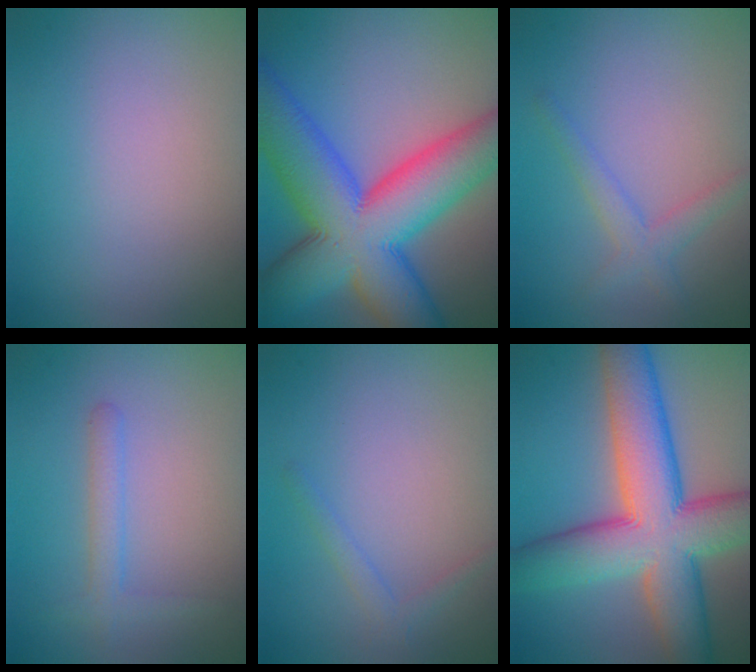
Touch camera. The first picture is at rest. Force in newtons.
{"total": 15.4, "press": 15.4, "slide": 0.6}
{"total": 2.2, "press": 2.2, "slide": 0.1}
{"total": 1.7, "press": 1.7, "slide": 0.1}
{"total": 1.3, "press": 1.3, "slide": 0.1}
{"total": 12.7, "press": 12.6, "slide": 0.5}